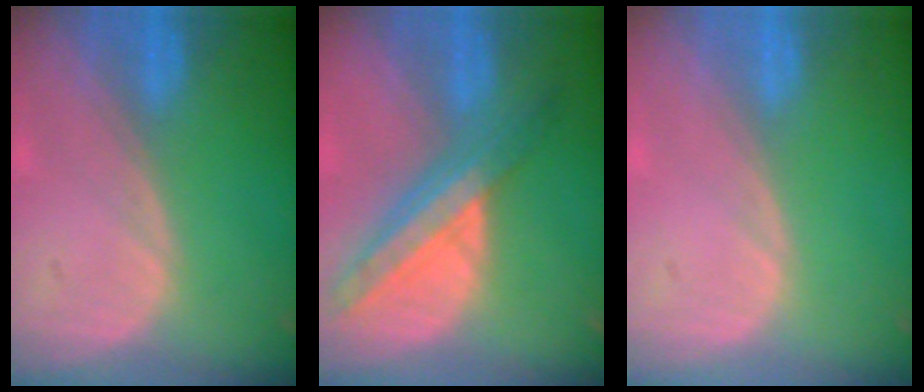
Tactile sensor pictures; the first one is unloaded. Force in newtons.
{"total": 8.8, "press": 7.6, "slide": 4.4}
{"total": 0.0}